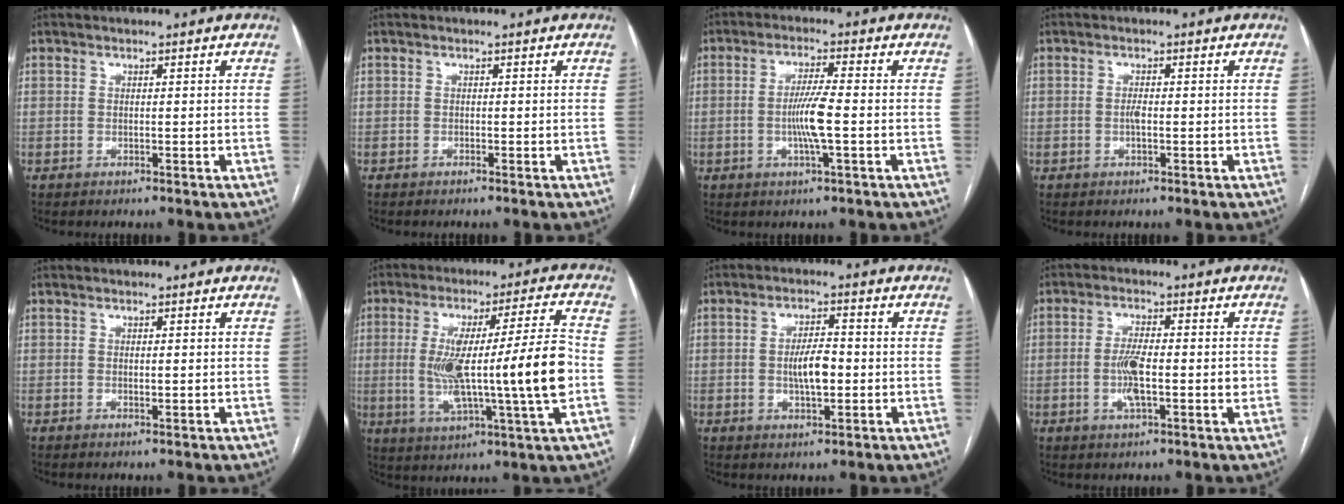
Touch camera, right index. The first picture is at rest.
{"total": 0.0}
{"total": 5.7, "force": [-1.0, 0.0, 5.6], "torque": [-0.112, -0.004, -0.020]}
{"total": 1.2, "force": [-0.3, 0.3, 1.2], "torque": [-0.023, 0.000, -0.005]}
{"total": 0.9, "force": [-0.1, 0.2, 0.9], "torque": [-0.017, -0.003, 0.001]}
{"total": 17.7, "force": [-1.4, 0.1, 17.6], "torque": [-0.309, 0.007, -0.023]}
{"total": 5.5, "force": [-0.6, 1.8, 5.2], "torque": [-0.097, 0.004, -0.009]}
{"total": 6.6, "force": [-0.9, 1.8, 6.3], "torque": [-0.121, 0.007, -0.015]}